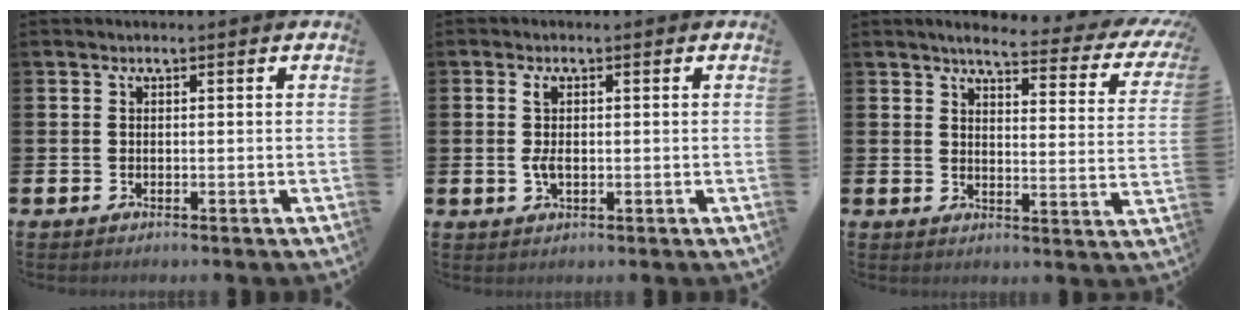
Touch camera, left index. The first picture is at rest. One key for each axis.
{"total": 2.7, "fx": 0.3, "fy": 1.4, "fz": 2.3, "tx": -0.048, "ty": 0.007, "tz": 0.003}
{"total": 4.4, "fx": 3.6, "fy": 1.0, "fz": 2.3, "tx": -0.039, "ty": -0.035, "tz": 0.048}